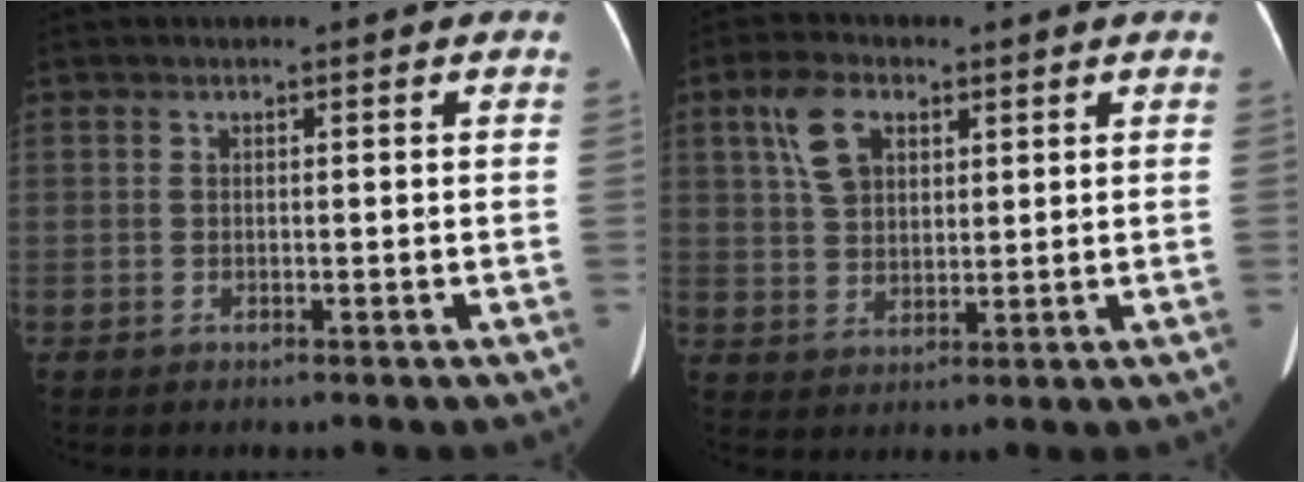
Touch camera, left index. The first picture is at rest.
{"total": 6.2, "force": [2.8, 3.7, 4.1], "torque": [-0.088, 0.013, 0.062]}